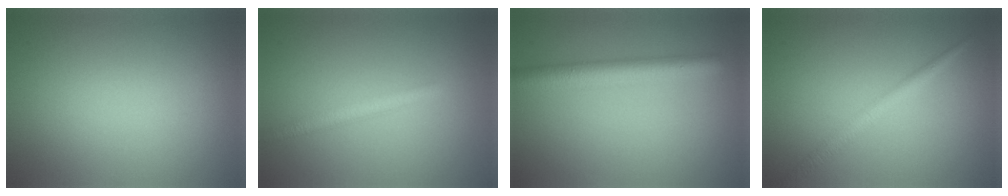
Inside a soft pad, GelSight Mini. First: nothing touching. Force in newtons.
{"total": 2.1, "press": 2.1, "slide": 0.1}
{"total": 4.4, "press": 4.4, "slide": 0.2}
{"total": 2.1, "press": 2.1, "slide": 0.1}